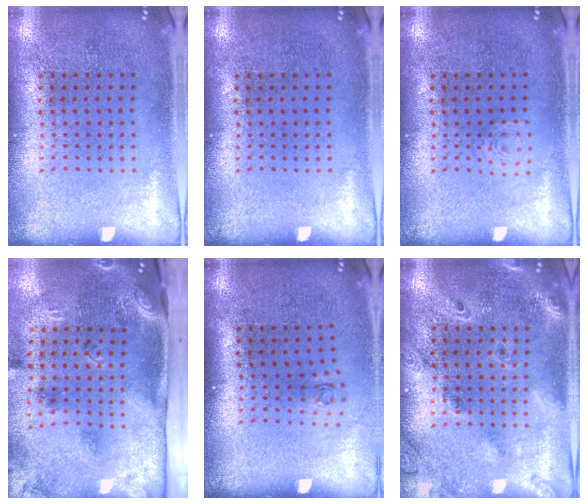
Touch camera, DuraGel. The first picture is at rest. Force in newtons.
{"total": 0.0}
{"total": 0.6, "press": 0.6, "slide": 0.2}
{"total": 3.0, "press": 1.9, "slide": 2.3}
{"total": 0.7, "press": 0.3, "slide": 0.7}
{"total": 2.0, "press": 1.7, "slide": 0.9}